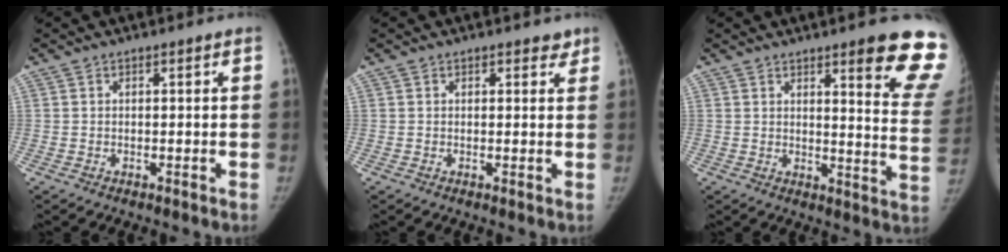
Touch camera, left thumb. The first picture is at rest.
{"total": 1.8, "force": [1.4, 1.0, 0.5], "torque": [0.014, -0.007, 0.013]}
{"total": 15.2, "force": [10.1, 2.2, 11.2], "torque": [-0.108, -0.064, 0.114]}